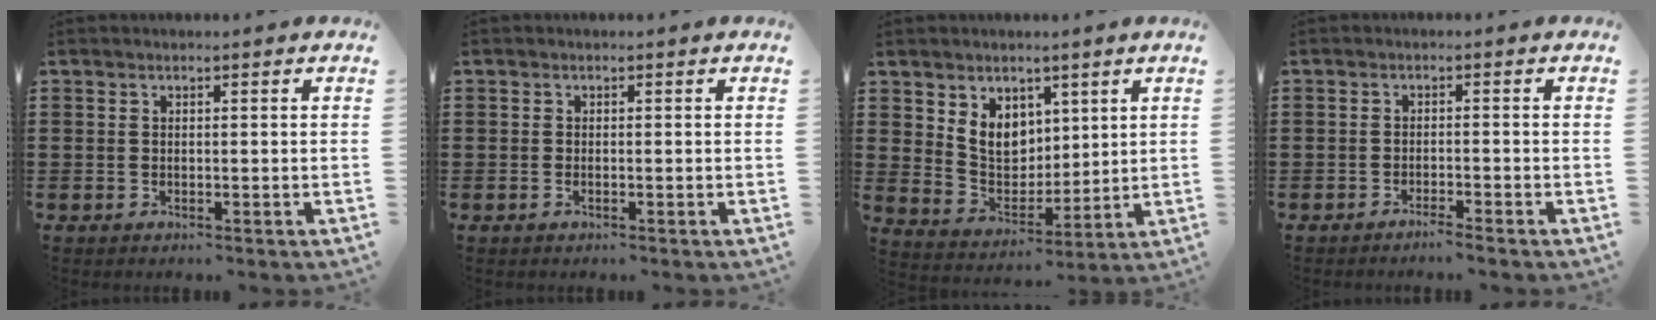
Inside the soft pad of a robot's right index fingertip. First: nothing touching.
{"total": 0.5, "force": [-0.1, 0.1, 0.5], "torque": [-0.010, -0.005, -0.001]}
{"total": 7.0, "force": [3.5, 5.4, 2.6], "torque": [-0.070, 0.001, 0.067]}
{"total": 1.6, "force": [-1.5, -0.2, 0.6], "torque": [-0.011, 0.002, -0.029]}